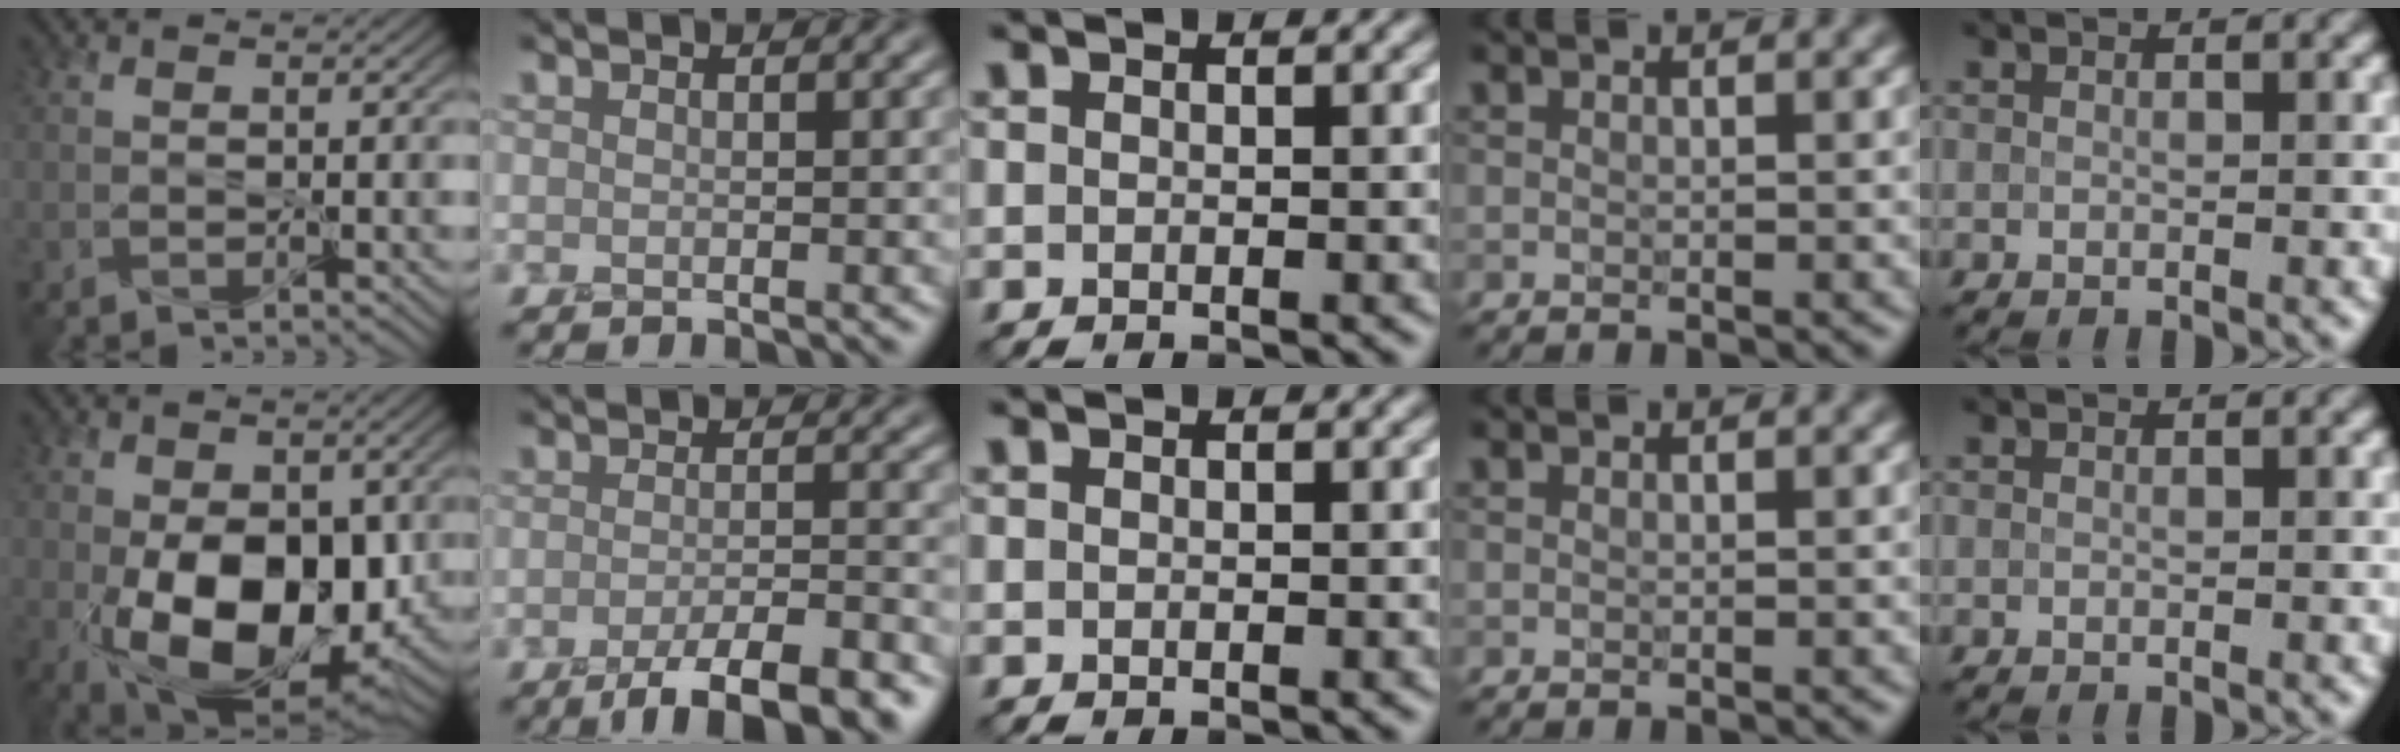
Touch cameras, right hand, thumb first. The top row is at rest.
{"thumb": {"total": 14.9, "force": [-2.7, 8.6, 11.8], "torque": [-0.191, -0.023, -0.041]}, "index": {"total": 6.9, "force": [-4.3, 1.7, 5.1], "torque": [-0.074, -0.003, -0.069]}}